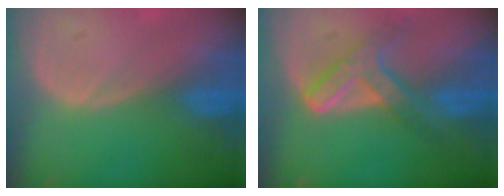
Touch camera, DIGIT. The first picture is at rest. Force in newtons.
{"total": 7.2, "press": 6.0, "slide": 4.0}